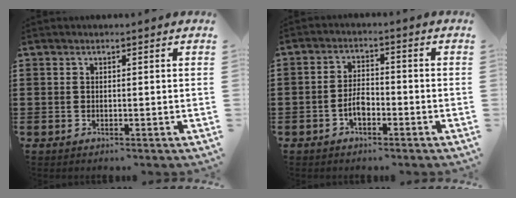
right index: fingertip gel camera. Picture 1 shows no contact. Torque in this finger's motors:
{"motor_torque": [2.14, 0.00, 0.39, 0.07]}